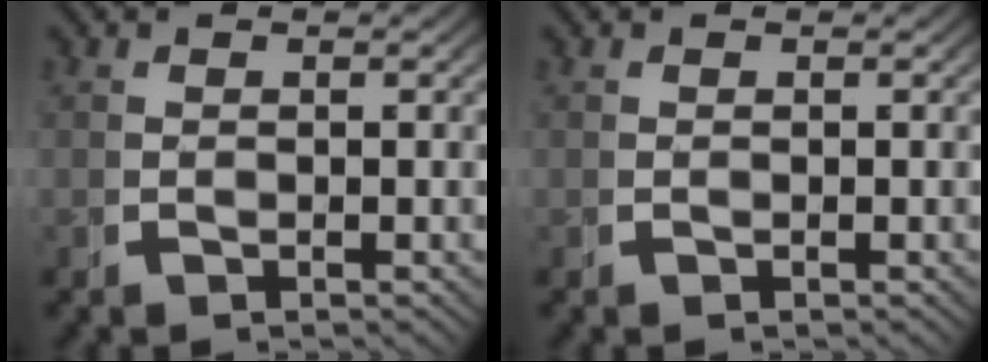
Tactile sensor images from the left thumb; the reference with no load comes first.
{"total": 0.0}